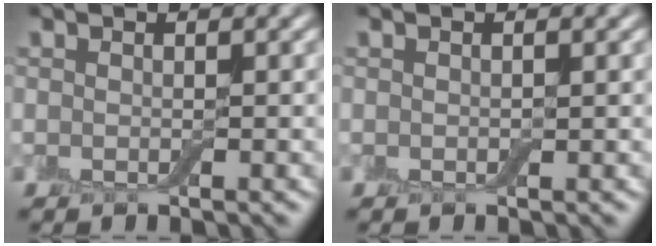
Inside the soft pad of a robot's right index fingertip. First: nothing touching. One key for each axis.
{"total": 0.0}